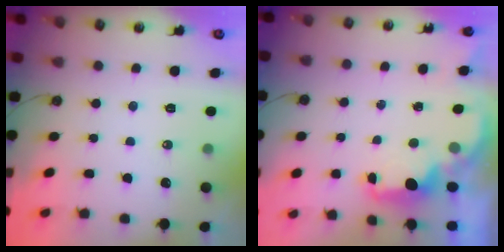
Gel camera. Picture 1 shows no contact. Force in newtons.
{"total": 2.2, "press": 2.1, "slide": 0.8}